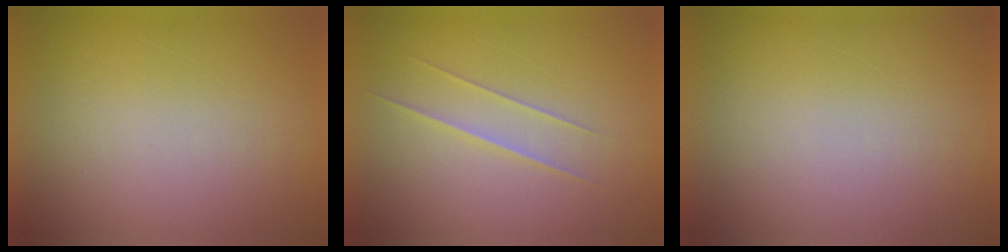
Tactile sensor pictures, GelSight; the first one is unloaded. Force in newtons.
{"total": 1.6}
{"total": 0.0}